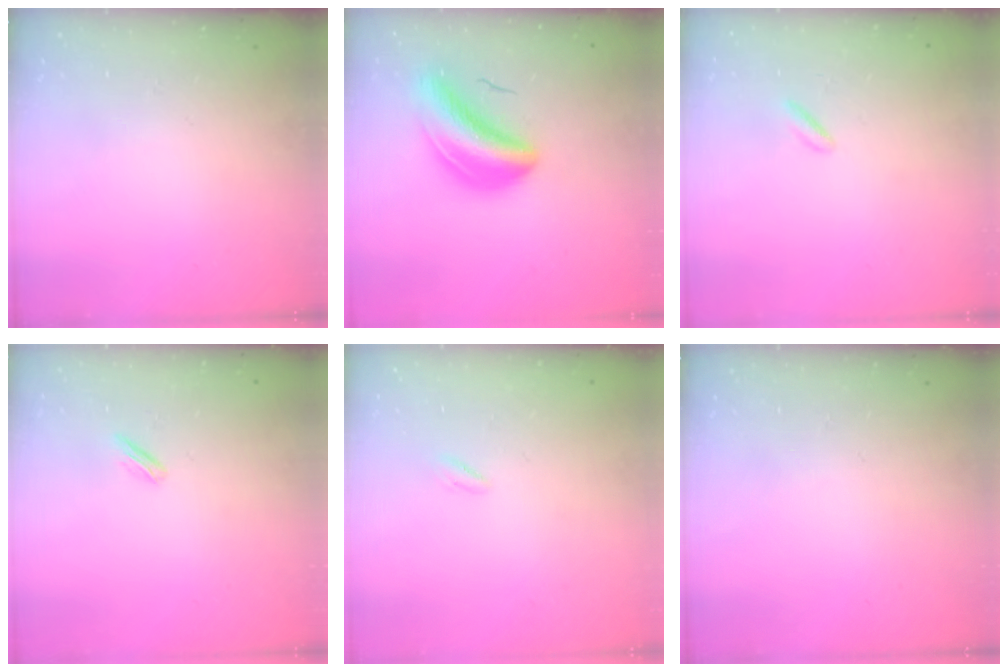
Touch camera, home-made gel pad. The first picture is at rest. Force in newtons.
{"total": 9.8, "press": 9.4, "slide": 2.6}
{"total": 1.7, "press": 1.5, "slide": 0.7}
{"total": 2.4, "press": 2.3, "slide": 0.6}
{"total": 1.1, "press": 0.8, "slide": 0.6}
{"total": 0.0}